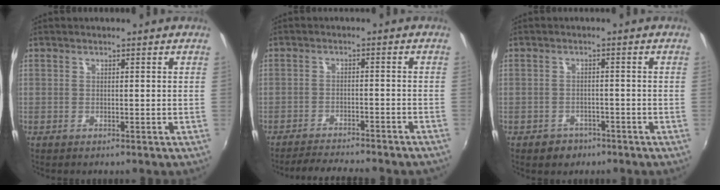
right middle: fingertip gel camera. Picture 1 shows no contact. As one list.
[{"total": 10.3, "force": [-9.3, 1.1, 4.1], "torque": [-0.090, -0.013, -0.131]}, {"total": 3.8, "force": [-2.5, 2.8, 0.7], "torque": [-0.025, 0.000, -0.033]}]